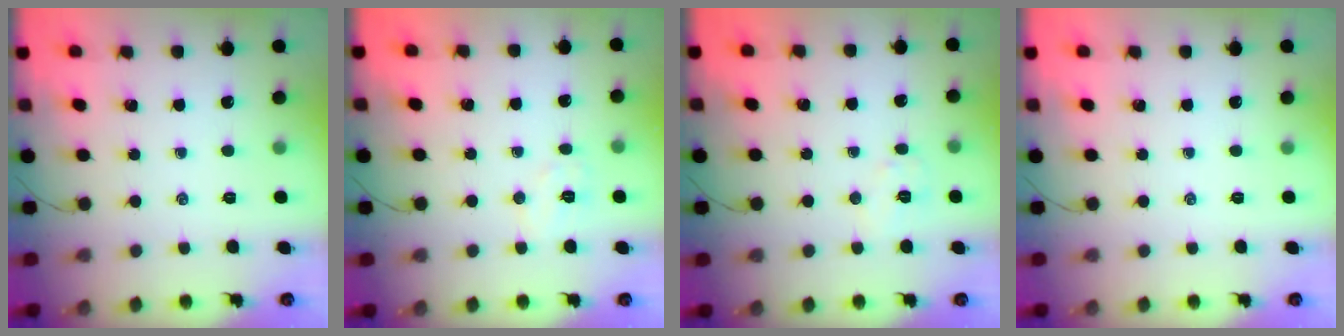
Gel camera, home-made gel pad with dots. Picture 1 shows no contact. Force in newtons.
{"total": 5.6, "press": 5.5, "slide": 1.0}
{"total": 4.5, "press": 4.4, "slide": 0.7}
{"total": 0.0}